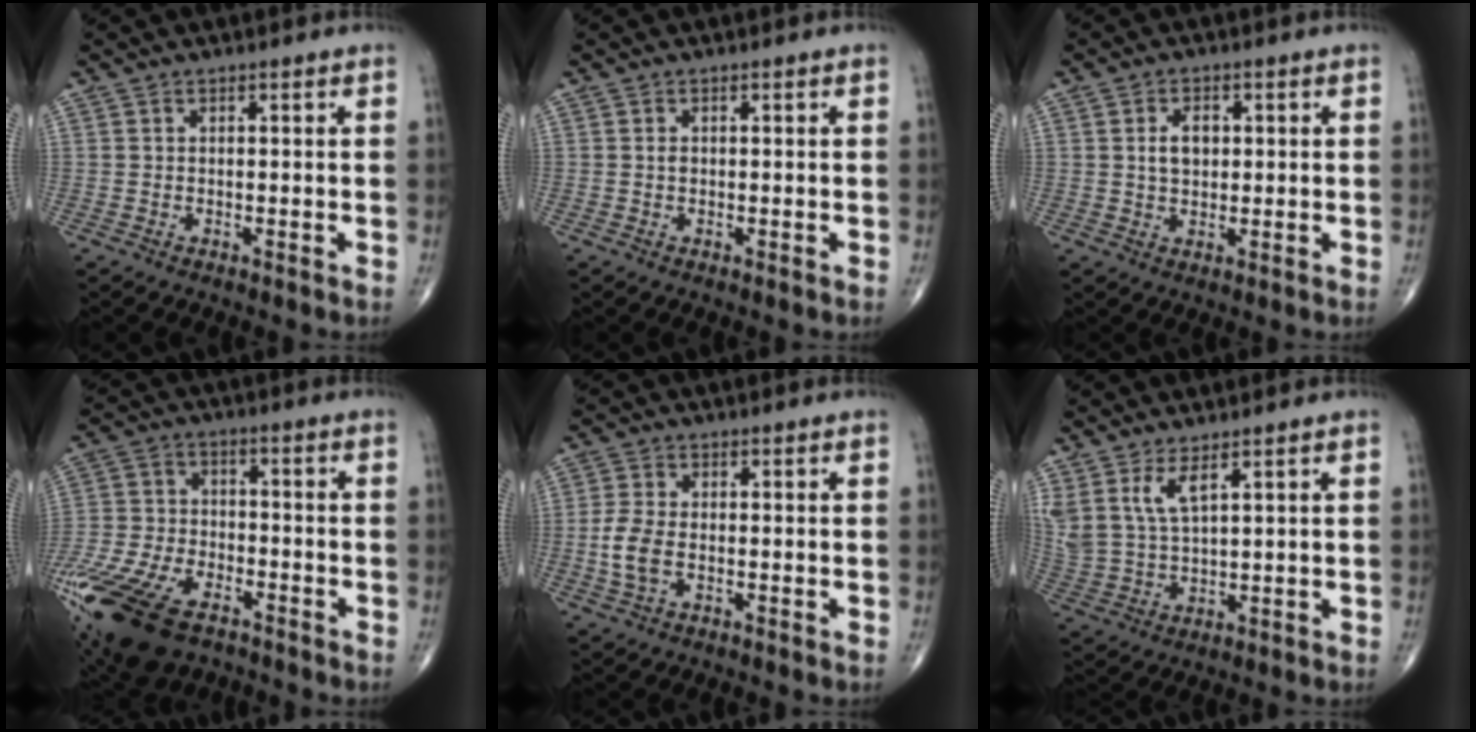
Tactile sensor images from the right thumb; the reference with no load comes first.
{"total": 0.7, "force": [0.0, 0.5, 0.5], "torque": [-0.006, 0.001, 0.000]}
{"total": 4.3, "force": [0.8, 2.9, 3.1], "torque": [-0.044, -0.001, 0.013]}
{"total": 20.8, "force": [-12.3, 10.6, 13.1], "torque": [-0.321, 0.006, -0.228]}
{"total": 5.4, "force": [-1.1, 3.0, 4.4], "torque": [-0.101, 0.006, -0.022]}
{"total": 7.6, "force": [4.3, 2.8, 5.6], "torque": [-0.124, -0.019, 0.098]}